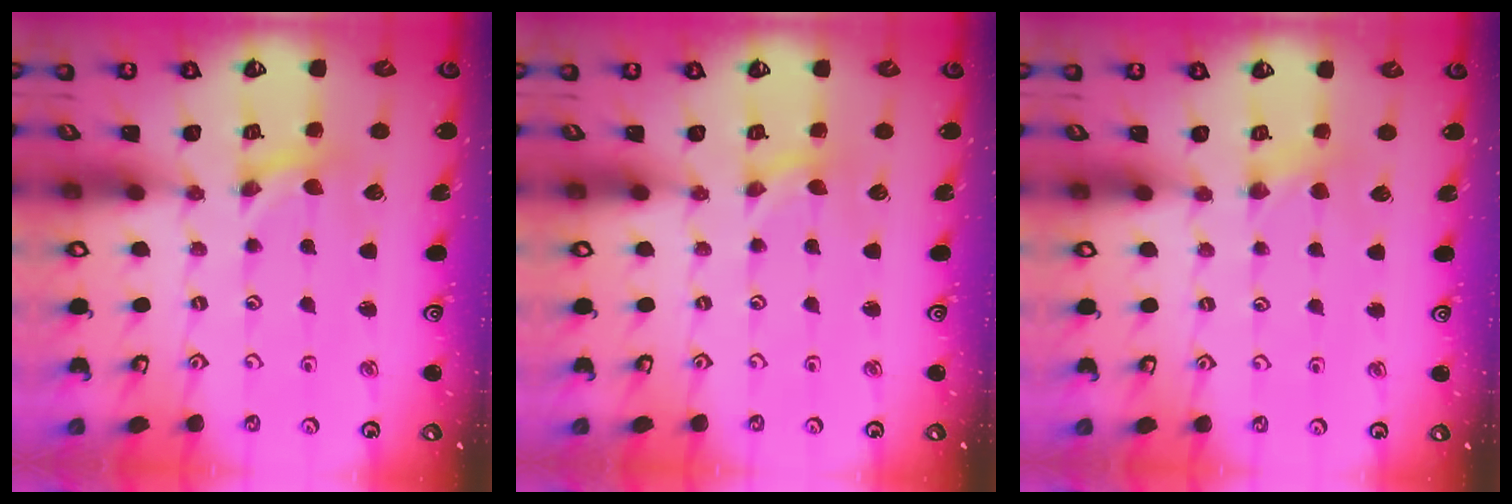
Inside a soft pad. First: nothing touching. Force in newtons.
{"total": 0.0}
{"total": 2.7, "press": 2.7, "slide": 0.4}